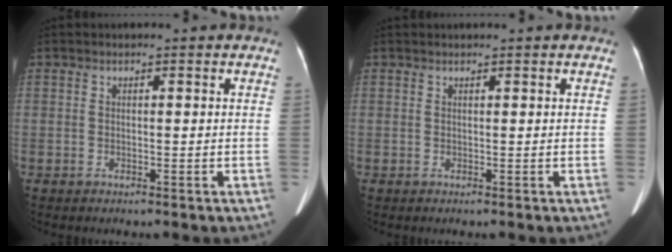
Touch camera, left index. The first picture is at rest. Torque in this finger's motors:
{"motor_torque": [0.02, -0.03, 0.03, -0.01]}